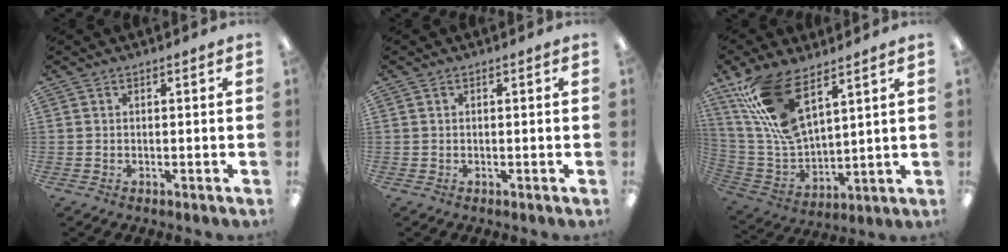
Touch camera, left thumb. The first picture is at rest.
{"total": 0.0}
{"total": 18.5, "force": [10.9, 8.5, 12.2], "torque": [-0.277, -0.035, 0.200]}